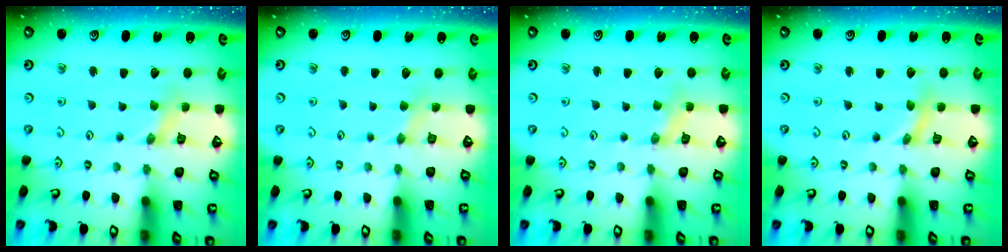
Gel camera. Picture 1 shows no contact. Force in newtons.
{"total": 2.1, "press": 2.1, "slide": 0.3}
{"total": 2.1, "press": 2.1, "slide": 0.4}
{"total": 0.0}